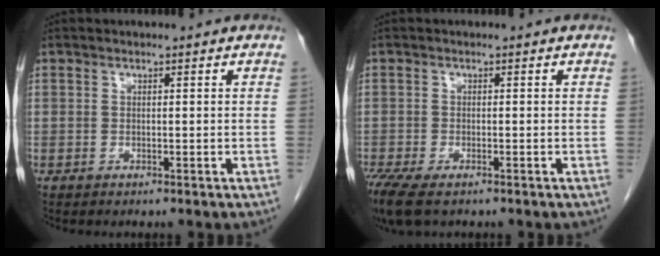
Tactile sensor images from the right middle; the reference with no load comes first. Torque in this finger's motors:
{"motor_torque": [0.98, -0.75, 0.07, 0.10]}